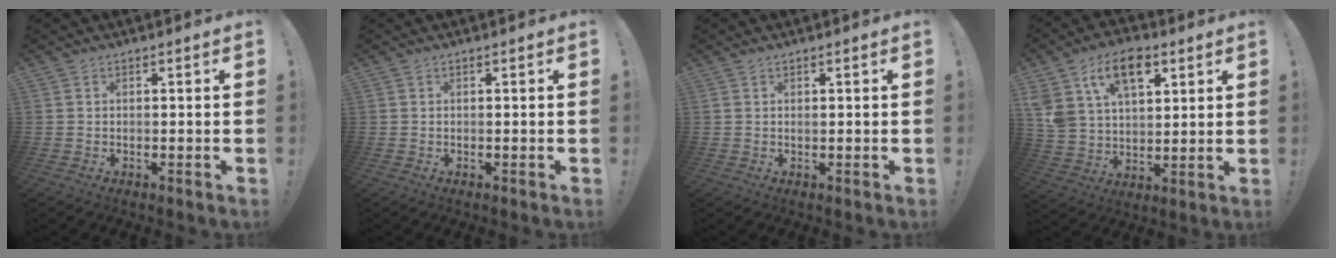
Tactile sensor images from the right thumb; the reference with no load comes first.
{"total": 0.0}
{"total": 0.6, "force": [0.4, 0.2, 0.3], "torque": [-0.001, -0.003, 0.007]}
{"total": 15.8, "force": [8.2, 10.0, 9.1], "torque": [-0.169, -0.028, 0.153]}